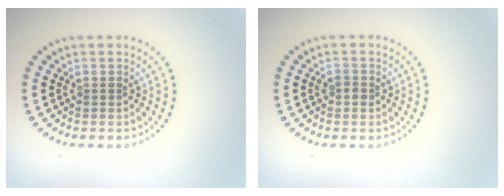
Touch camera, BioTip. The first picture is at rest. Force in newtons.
{"total": 0.9, "press": 0.9, "slide": 0.3}